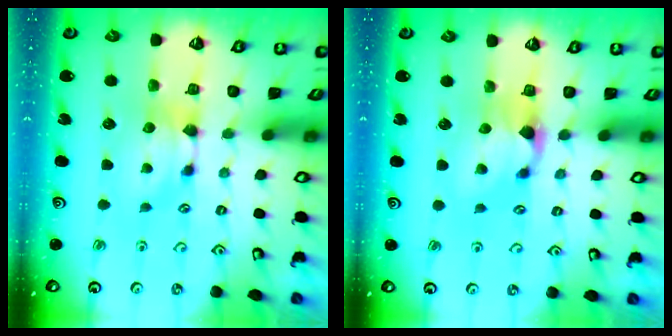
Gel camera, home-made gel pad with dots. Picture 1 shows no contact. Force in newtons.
{"total": 1.1, "press": 0.3, "slide": 1.1}